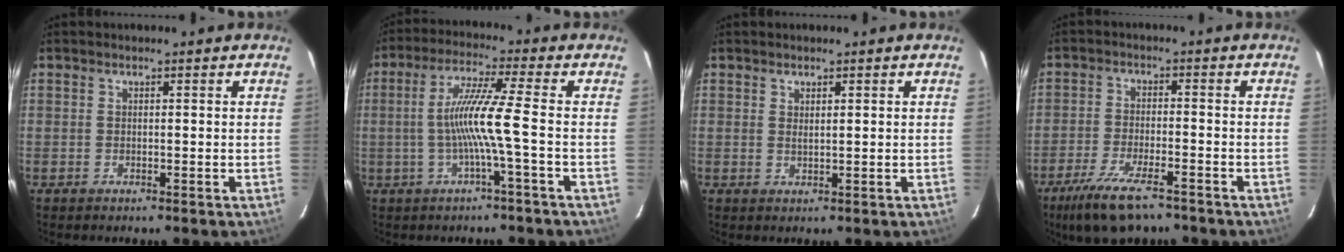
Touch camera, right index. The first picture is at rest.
{"total": 8.5, "force": [-1.7, -1.7, 8.1], "torque": [-0.162, 0.000, -0.029]}
{"total": 1.0, "force": [0.8, 0.2, 0.7], "torque": [-0.012, -0.001, 0.014]}
{"total": 11.0, "force": [-8.0, 3.2, 6.8], "torque": [-0.158, -0.026, -0.142]}